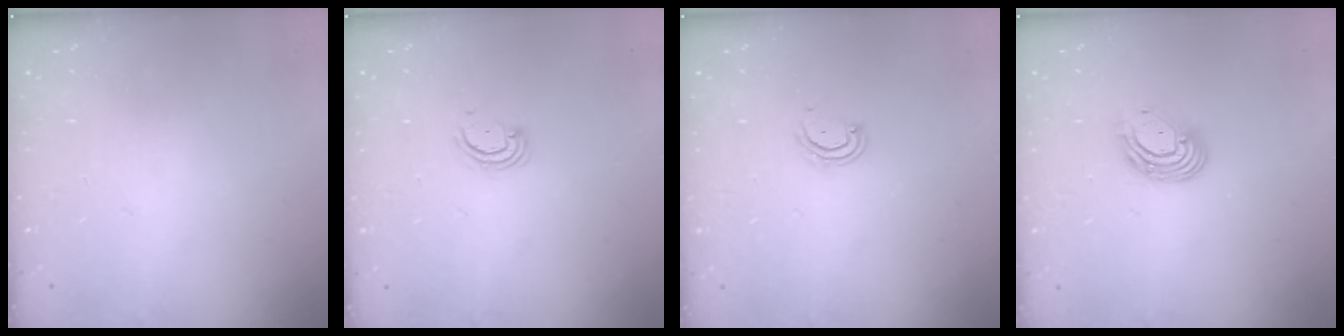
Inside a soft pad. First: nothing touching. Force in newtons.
{"total": 2.9, "press": 2.8, "slide": 0.4}
{"total": 4.1, "press": 4.1, "slide": 0.3}
{"total": 10.7, "press": 10.5, "slide": 2.2}